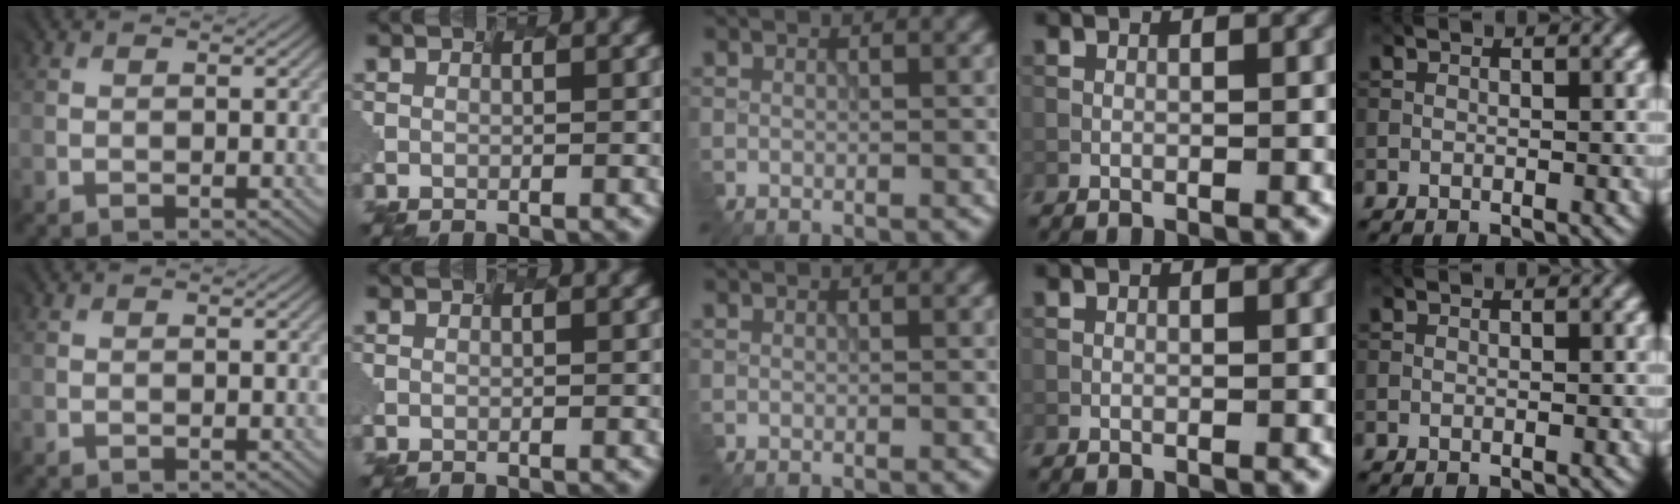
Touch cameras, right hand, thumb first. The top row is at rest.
{}